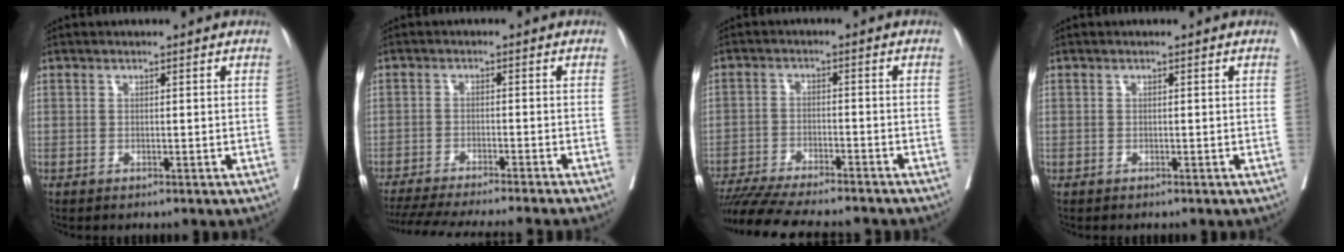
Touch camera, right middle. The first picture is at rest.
{"total": 15.7, "force": [-14.1, -0.8, 6.9], "torque": [-0.101, -0.038, -0.208]}
{"total": 16.1, "force": [-14.4, 1.9, 6.8], "torque": [-0.122, -0.022, -0.215]}
{"total": 0.0}